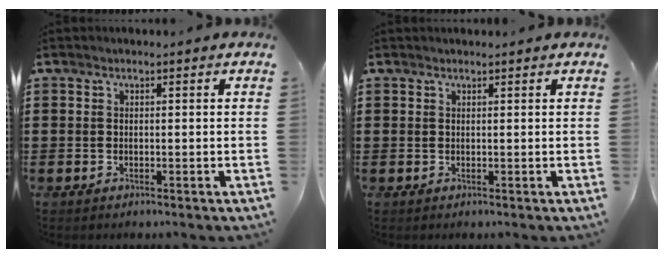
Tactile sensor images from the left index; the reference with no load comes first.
{"total": 0.5, "force": [0.5, -0.1, 0.1], "torque": [-0.004, 0.000, 0.011]}